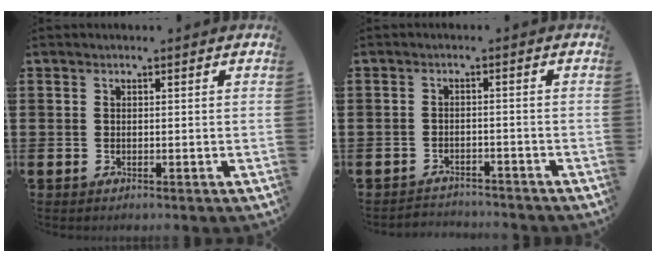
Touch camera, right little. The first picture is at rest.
{"total": 2.0, "force": [-2.0, 0.1, -0.3], "torque": [-0.001, 0.003, -0.045]}